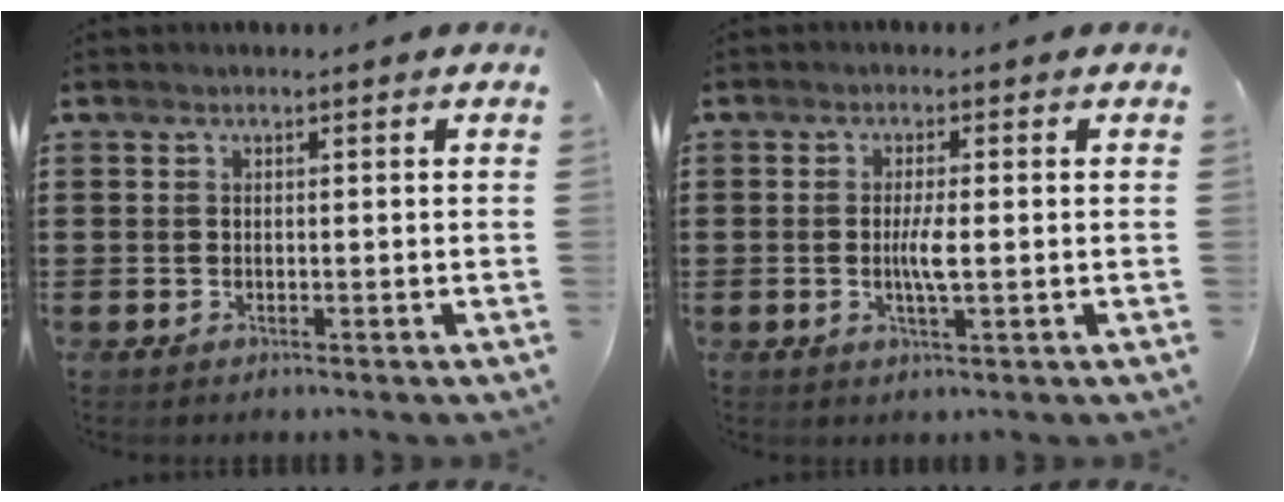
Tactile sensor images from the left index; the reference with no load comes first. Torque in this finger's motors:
{"motor_torque": [0.17, 0.10, 0.37, 0.05]}